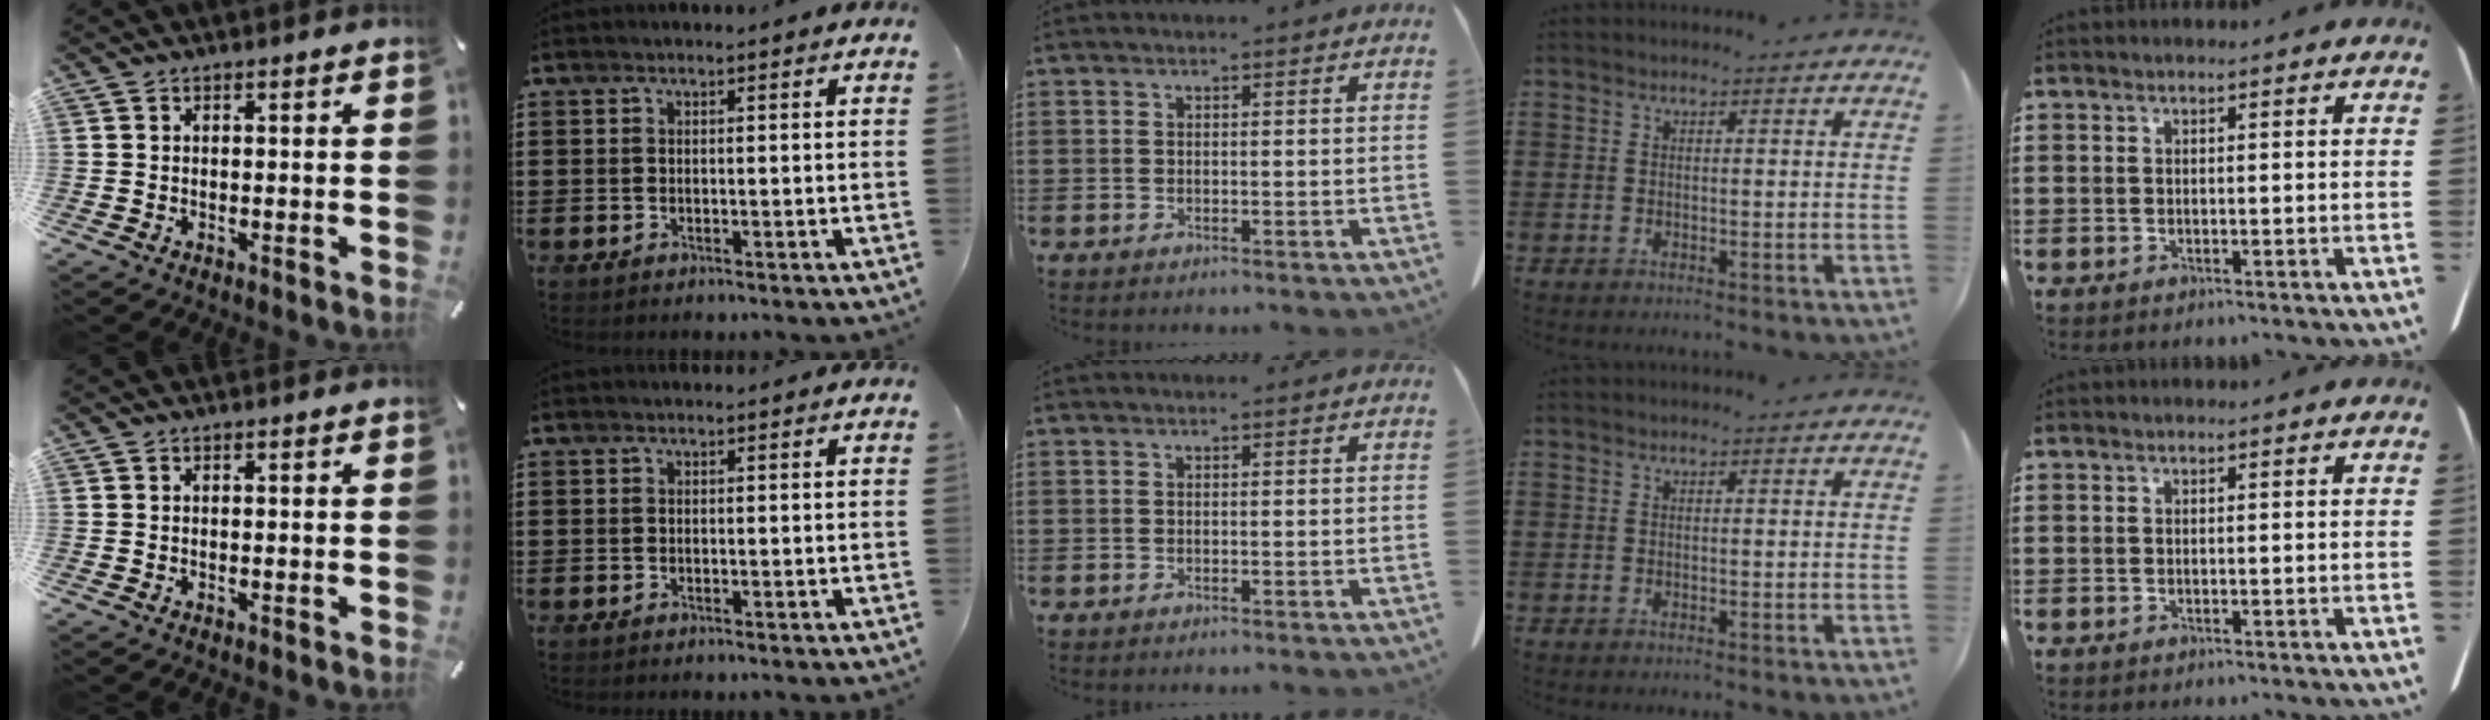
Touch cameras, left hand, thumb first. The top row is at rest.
{}